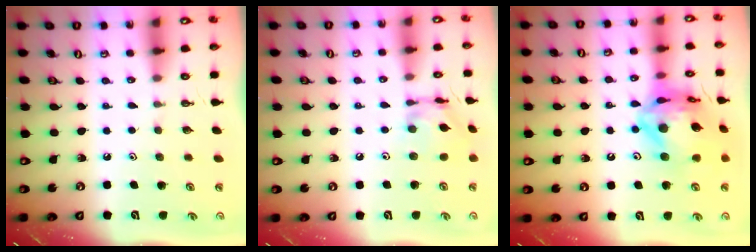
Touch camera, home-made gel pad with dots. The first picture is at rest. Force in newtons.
{"total": 10.3, "press": 10.3, "slide": 0.8}
{"total": 19.2, "press": 19.1, "slide": 2.1}